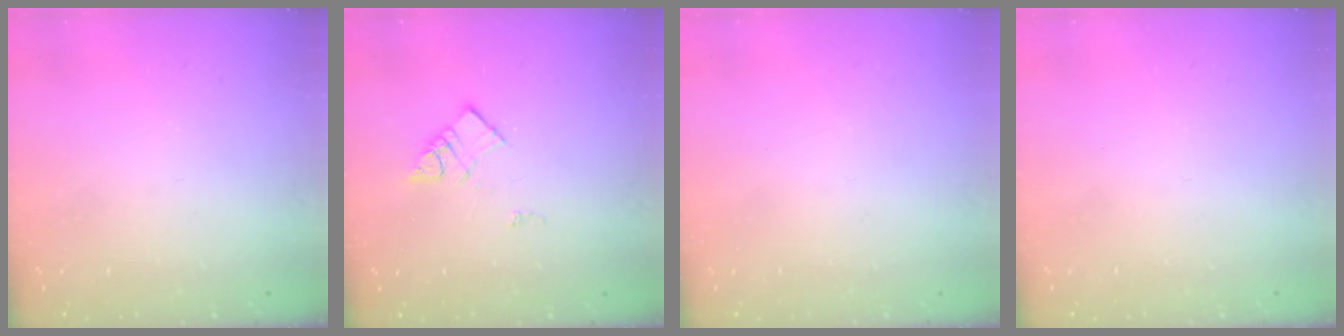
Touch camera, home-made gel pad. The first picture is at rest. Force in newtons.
{"total": 6.9, "press": 6.9, "slide": 0.3}
{"total": 1.6, "press": 1.6, "slide": 0.1}
{"total": 1.7, "press": 1.7, "slide": 0.1}